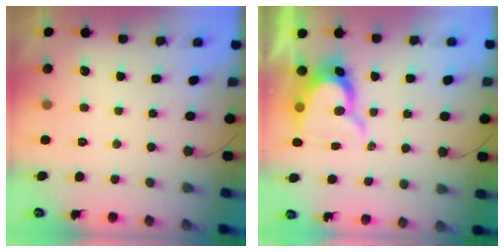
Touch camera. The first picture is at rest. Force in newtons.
{"total": 11.1, "press": 11.0, "slide": 1.0}